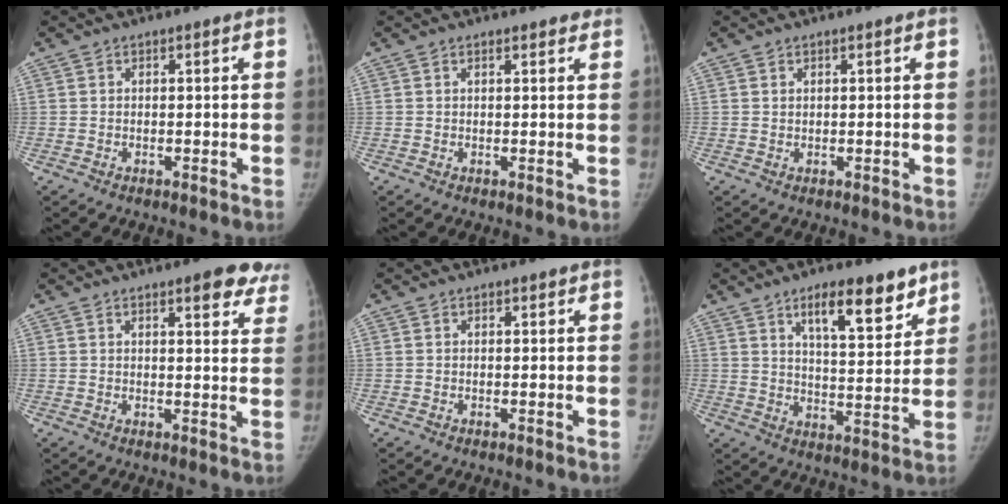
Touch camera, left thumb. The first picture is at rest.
{"total": 1.6, "force": [1.3, 0.6, 0.8], "torque": [-0.005, -0.003, 0.016]}
{"total": 0.6, "force": [0.4, 0.2, 0.3], "torque": [-0.006, -0.003, 0.008]}
{"total": 8.5, "force": [6.1, 2.7, 5.4], "torque": [-0.031, -0.026, 0.063]}
{"total": 0.5, "force": [0.4, 0.2, 0.2], "torque": [-0.006, -0.004, 0.006]}
{"total": 12.7, "force": [8.2, 4.3, 8.7], "torque": [-0.099, -0.051, 0.129]}